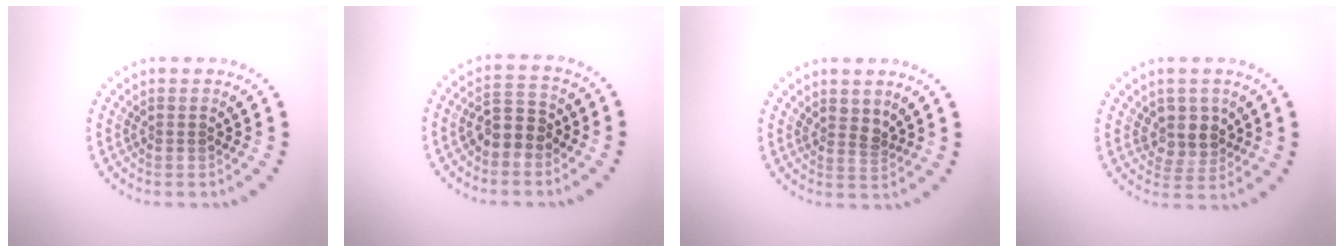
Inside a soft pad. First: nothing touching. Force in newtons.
{"total": 2.8, "press": 2.7, "slide": 0.9}
{"total": 1.4, "press": 1.0, "slide": 0.9}
{"total": 2.8, "press": 2.5, "slide": 1.3}